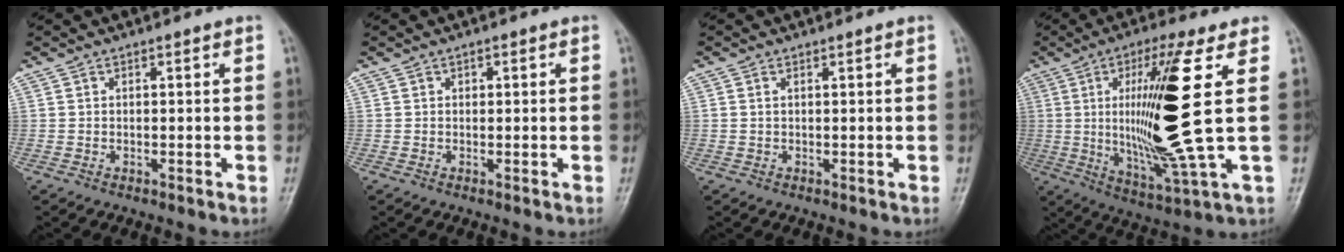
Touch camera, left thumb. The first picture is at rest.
{"total": 0.7, "force": [0.3, 0.5, 0.4], "torque": [-0.002, 0.000, 0.004]}
{"total": 0.5, "force": [0.2, 0.1, 0.4], "torque": [-0.018, 0.005, 0.005]}
{"total": 17.9, "force": [2.0, 0.9, 17.8], "torque": [-0.343, -0.030, 0.036]}